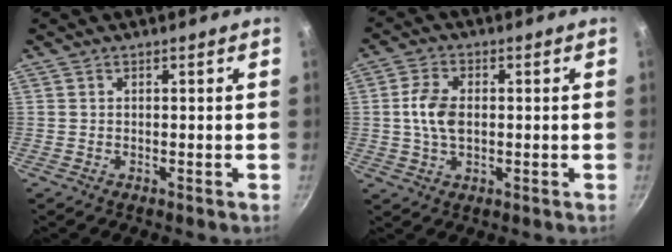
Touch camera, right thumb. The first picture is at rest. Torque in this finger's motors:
{"motor_torque": [0.82, 1.04, 1.08, -0.49, 0.07]}